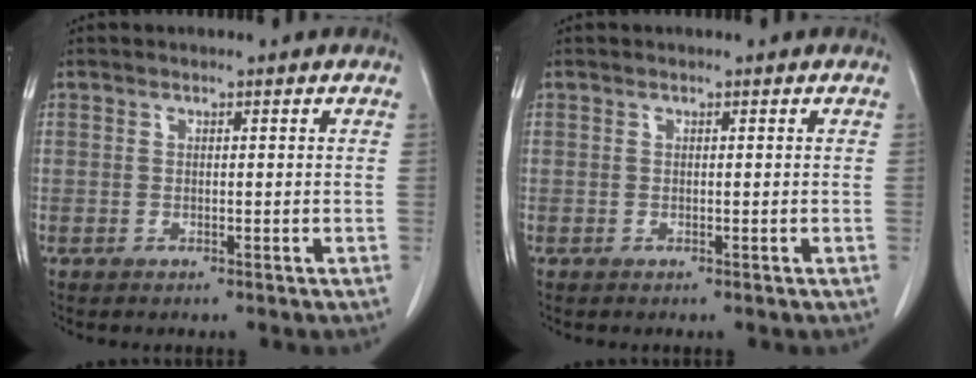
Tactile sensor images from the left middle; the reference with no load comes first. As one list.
[{"total": 0.0}]